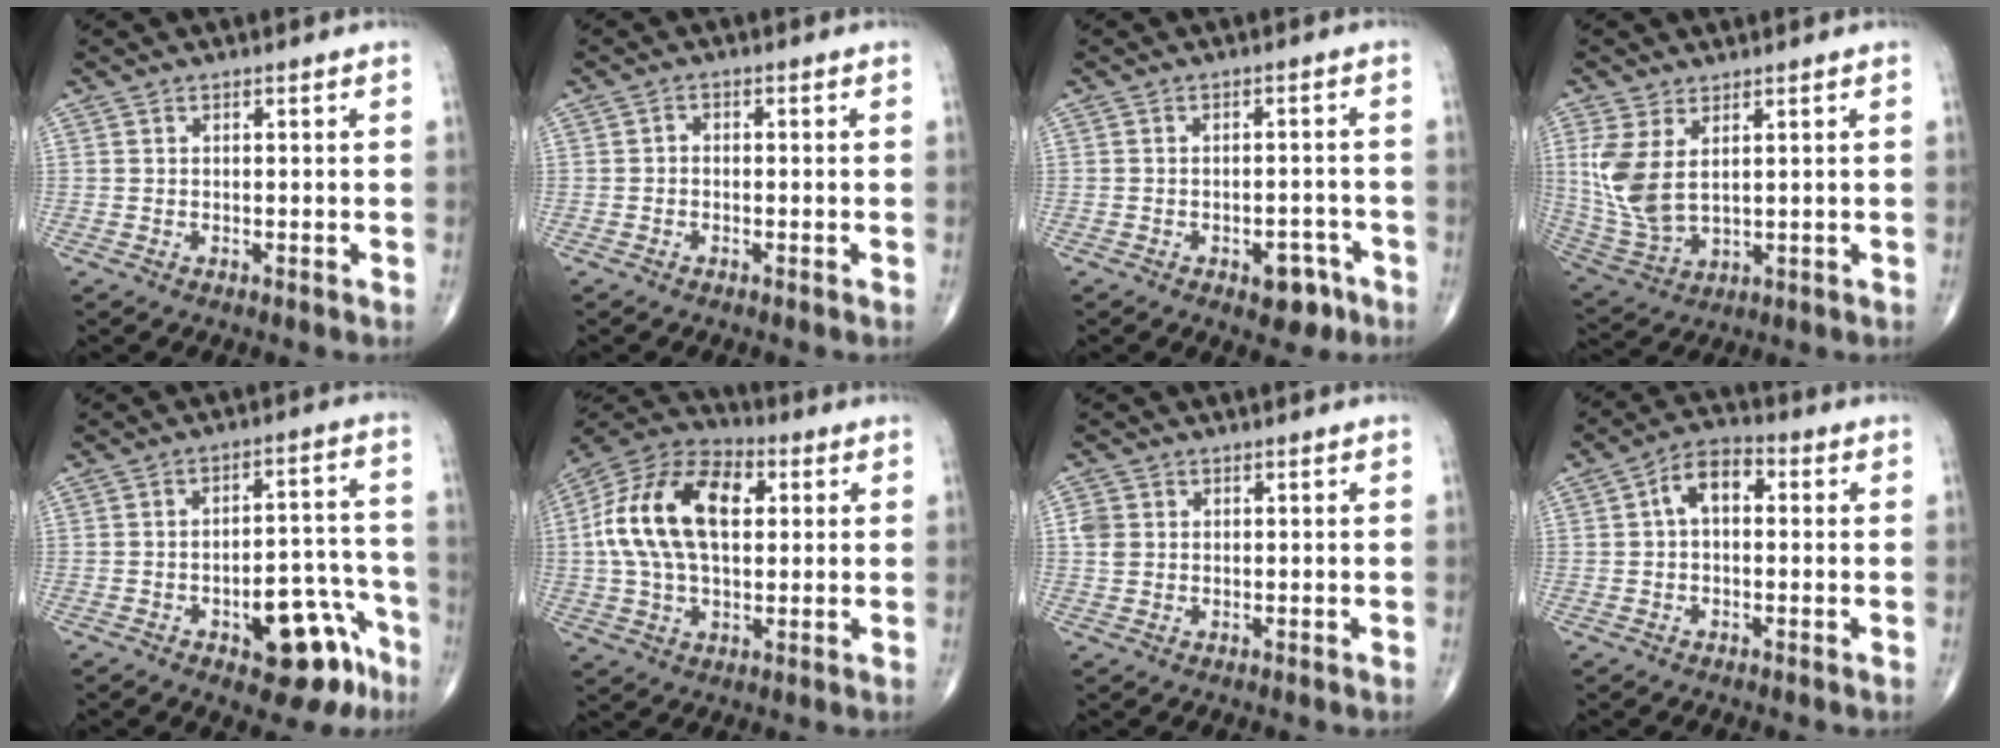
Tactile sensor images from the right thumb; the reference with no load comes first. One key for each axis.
{"total": 1.1, "fx": -0.4, "fy": 0.9, "fz": 0.6, "tx": -0.004, "ty": 0.005, "tz": -0.011}
{"total": 5.5, "fx": -3.0, "fy": 3.1, "fz": 3.4, "tx": -0.023, "ty": 0.021, "tz": -0.035}
{"total": 10.2, "fx": 2.7, "fy": 5.5, "fz": 8.2, "tx": -0.182, "ty": -0.014, "tz": 0.071}
{"total": 14.3, "fx": -7.2, "fy": 6.4, "fz": 10.5, "tx": -0.099, "ty": 0.061, "tz": -0.088}
{"total": 20.0, "fx": 3.4, "fy": 11.8, "fz": 15.8, "tx": -0.288, "ty": 0.021, "tz": 0.050}
{"total": 2.8, "fx": 0.4, "fy": 2.4, "fz": 1.4, "tx": -0.024, "ty": 0.003, "tz": 0.009}
{"total": 6.9, "fx": 0.8, "fy": 4.3, "fz": 5.4, "tx": -0.080, "ty": 0.025, "tz": 0.002}